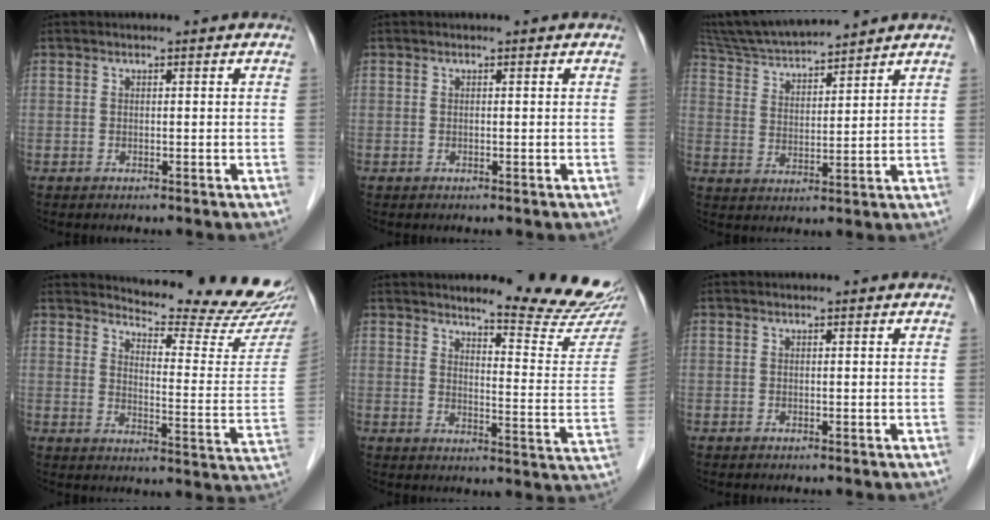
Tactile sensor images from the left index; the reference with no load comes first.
{"total": 0.0}
{"total": 12.7, "force": [11.8, 0.6, 4.6], "torque": [-0.088, 0.016, 0.214]}
{"total": 17.0, "force": [16.3, 0.4, 4.8], "torque": [-0.068, -0.108, 0.191]}
{"total": 14.1, "force": [13.3, -0.3, 4.8], "torque": [-0.059, -0.093, 0.153]}
{"total": 0.0}